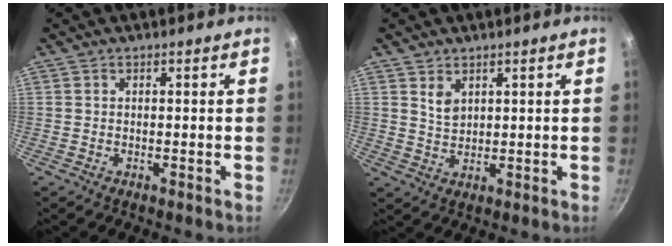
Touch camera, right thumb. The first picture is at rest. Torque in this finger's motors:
{"motor_torque": [-0.20, 0.04, -0.01, 0.19, 0.12]}